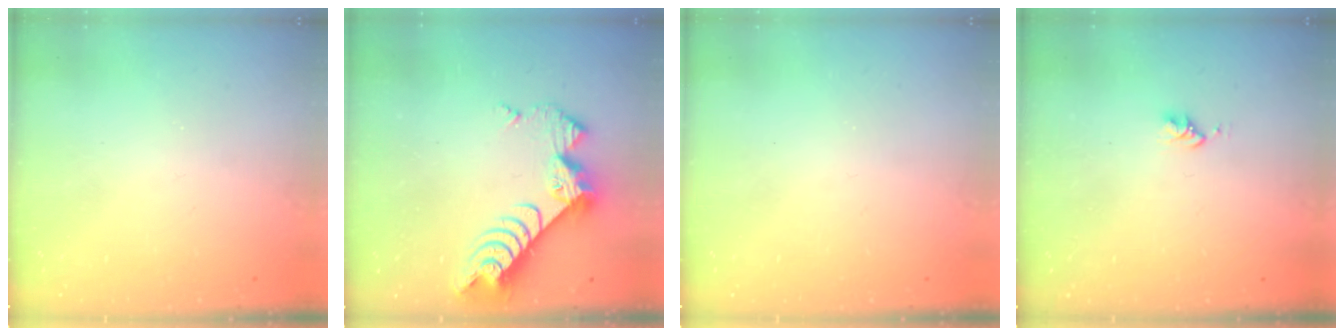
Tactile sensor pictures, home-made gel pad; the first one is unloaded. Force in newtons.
{"total": 9.7, "press": 9.7, "slide": 0.8}
{"total": 0.0}
{"total": 2.6, "press": 2.6, "slide": 0.4}